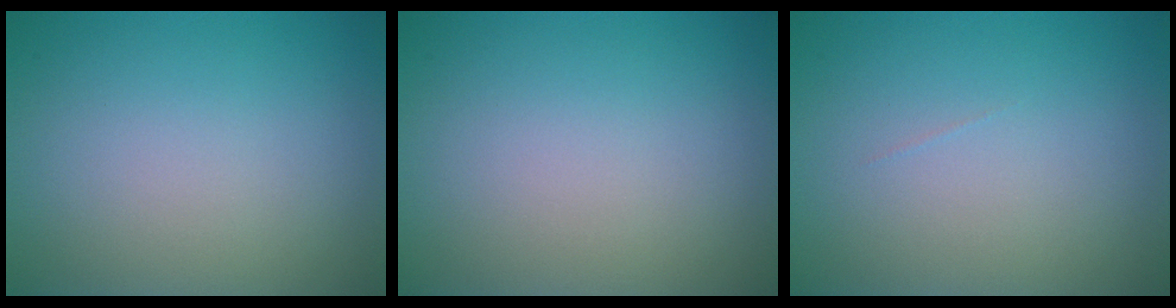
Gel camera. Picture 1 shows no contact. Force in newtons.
{"total": 0.0}
{"total": 0.0}